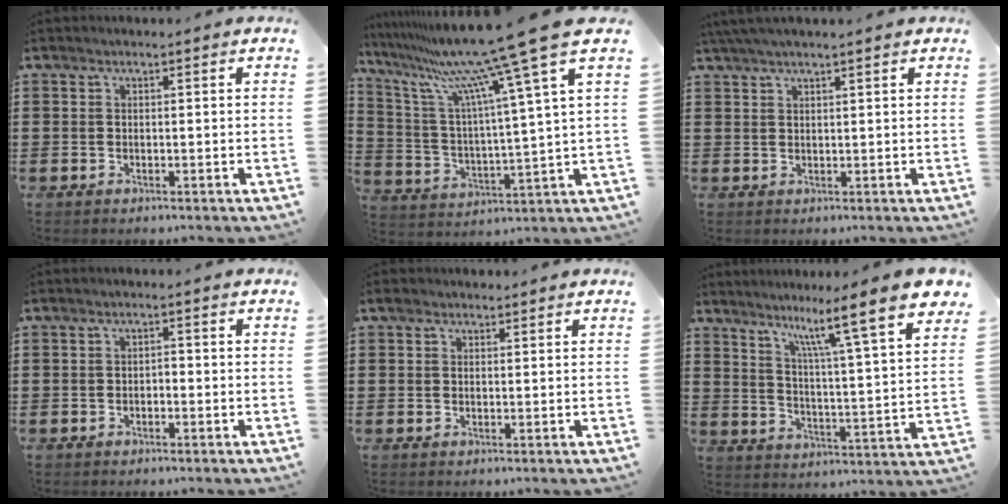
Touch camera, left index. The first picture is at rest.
{"total": 15.2, "force": [12.1, -0.8, 9.2], "torque": [-0.215, -0.076, 0.192]}
{"total": 2.1, "force": [1.7, -0.2, 1.1], "torque": [-0.023, 0.002, 0.033]}
{"total": 1.1, "force": [-1.1, 0.3, 0.2], "torque": [-0.010, 0.000, -0.022]}
{"total": 1.1, "force": [0.8, 0.7, 0.4], "torque": [-0.009, 0.006, 0.014]}
{"total": 9.6, "force": [7.5, -0.8, 6.1], "torque": [-0.113, -0.070, 0.107]}